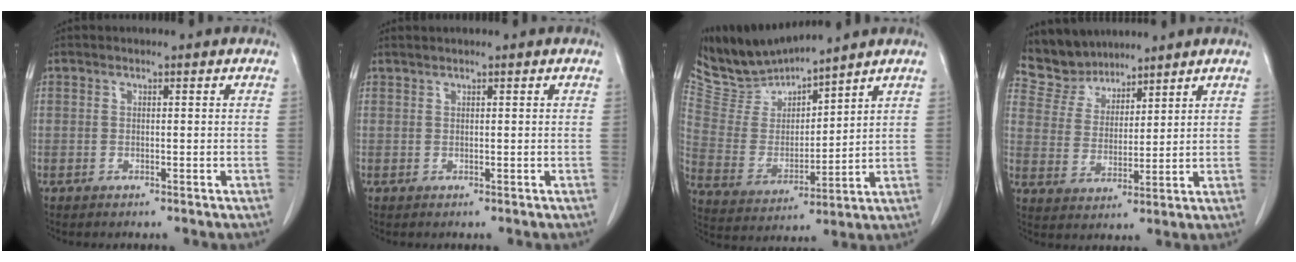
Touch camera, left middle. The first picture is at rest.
{"total": 0.7, "force": [0.7, -0.1, 0.2], "torque": [-0.008, 0.004, 0.018]}
{"total": 9.2, "force": [9.2, 0.2, 0.7], "torque": [-0.039, -0.001, 0.205]}
{"total": 6.9, "force": [6.6, 2.3, -0.2], "torque": [-0.006, 0.010, 0.141]}